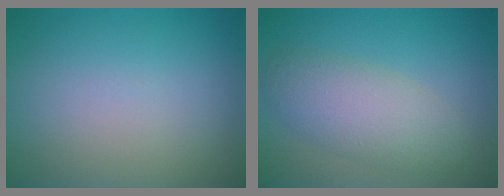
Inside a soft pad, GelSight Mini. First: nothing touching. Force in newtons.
{"total": 4.6, "press": 4.6, "slide": 0.3}